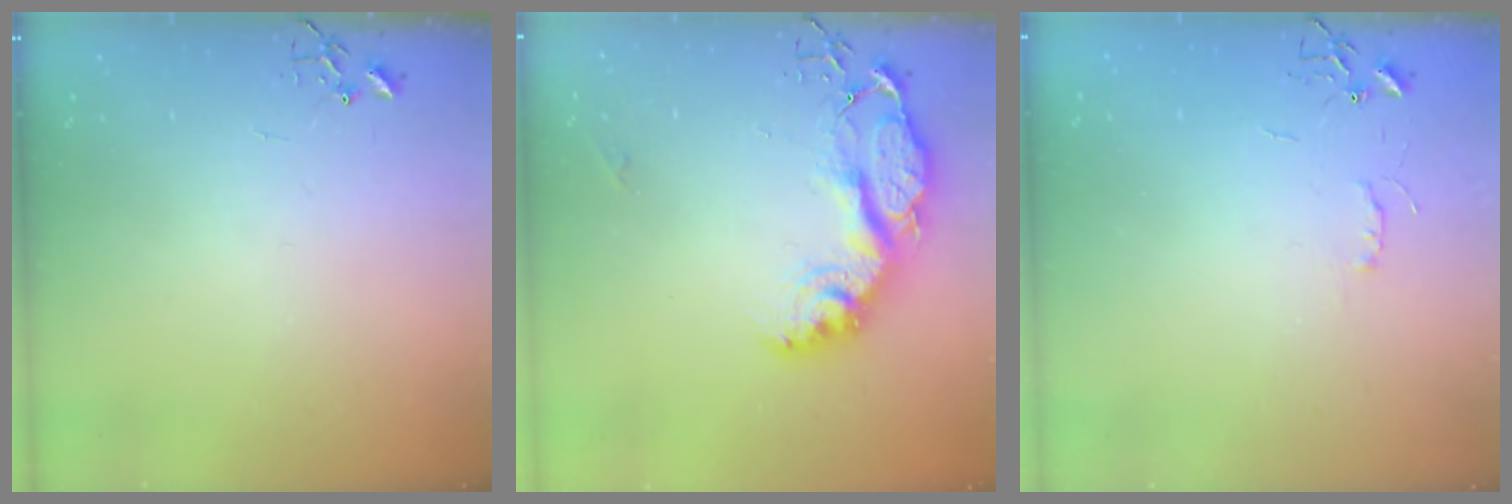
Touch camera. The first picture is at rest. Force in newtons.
{"total": 17.3, "press": 17.3, "slide": 1.5}
{"total": 4.2, "press": 4.2, "slide": 0.6}